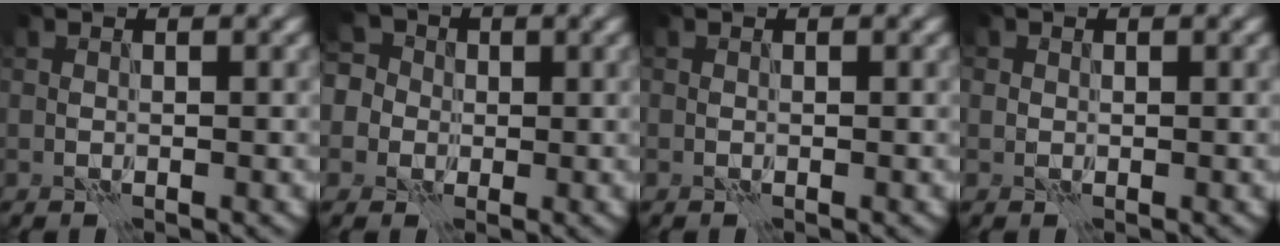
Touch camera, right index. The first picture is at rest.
{"total": 7.8, "force": [2.2, 6.7, 3.3], "torque": [-0.063, 0.037, -0.006]}
{"total": 0.0}
{"total": 0.6, "force": [0.0, 0.5, -0.3], "torque": [0.003, -0.004, -0.003]}